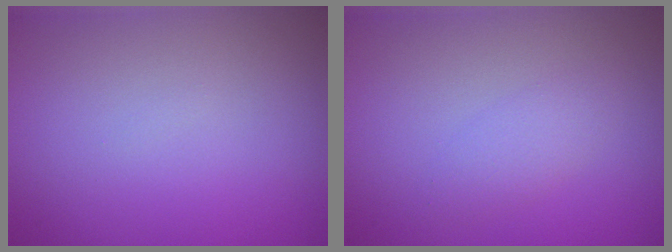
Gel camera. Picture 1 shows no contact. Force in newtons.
{"total": 1.5, "press": 1.5, "slide": 0.1}